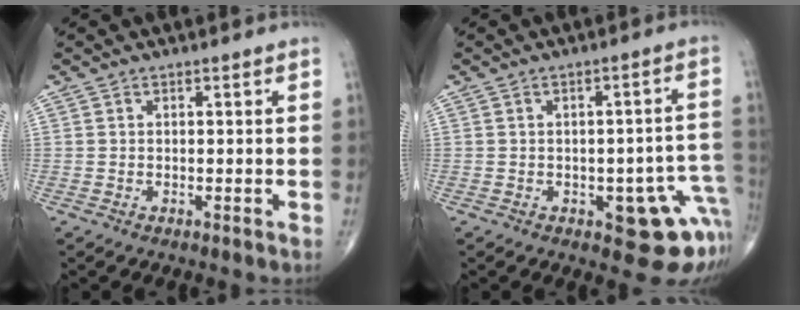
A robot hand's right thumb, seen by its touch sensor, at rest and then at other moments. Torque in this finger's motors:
{"motor_torque": [1.63, 0.95, -0.03, -0.27, 0.09]}